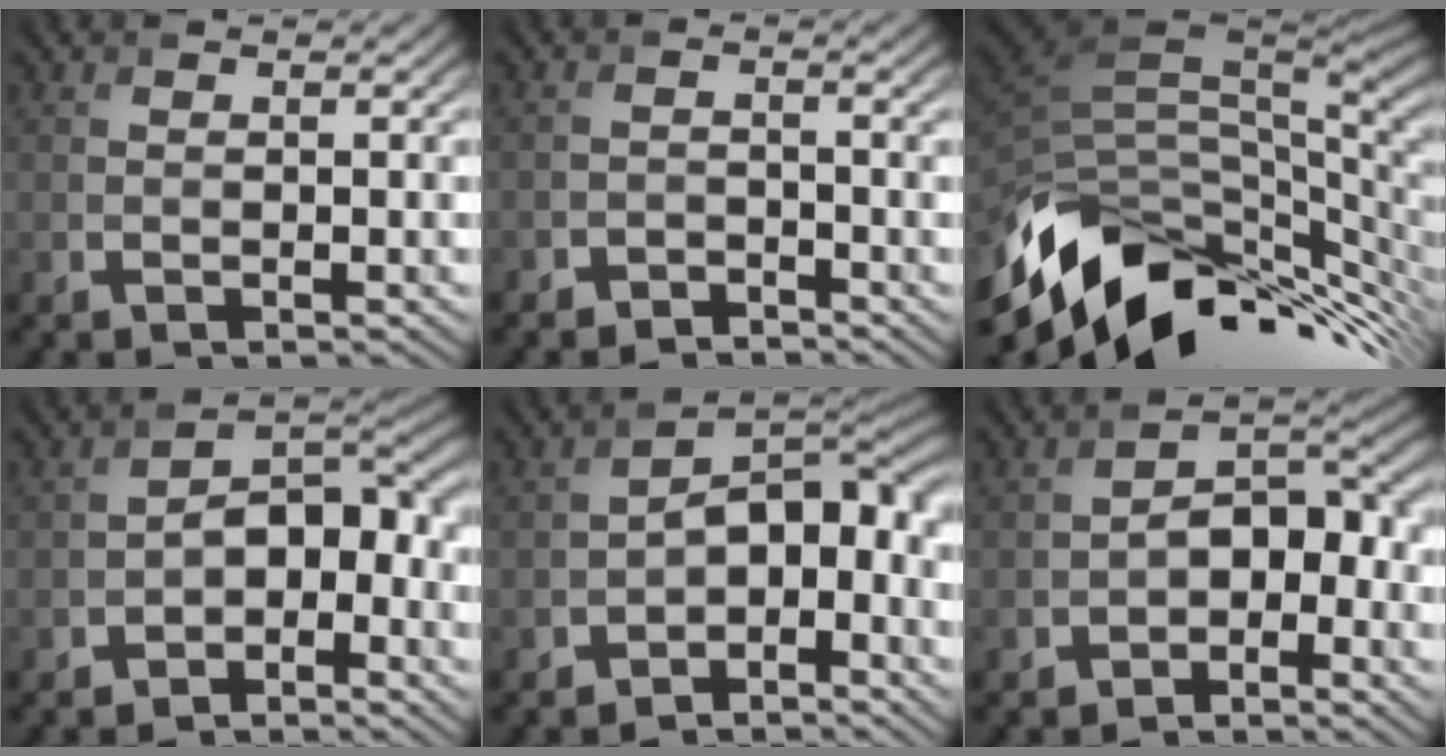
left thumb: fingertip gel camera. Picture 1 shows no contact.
{"total": 2.0, "force": [-1.8, 0.7, 0.3], "torque": [-0.004, 0.001, -0.038]}
{"total": 16.1, "force": [-6.7, 7.7, 12.4], "torque": [-0.242, -0.039, -0.117]}
{"total": 5.9, "force": [-2.6, 3.3, 4.1], "torque": [-0.057, 0.005, -0.059]}
{"total": 7.4, "force": [-2.8, 4.1, 5.4], "torque": [-0.076, -0.002, -0.059]}
{"total": 5.1, "force": [-2.3, 3.1, 3.4], "torque": [-0.046, 0.007, -0.052]}